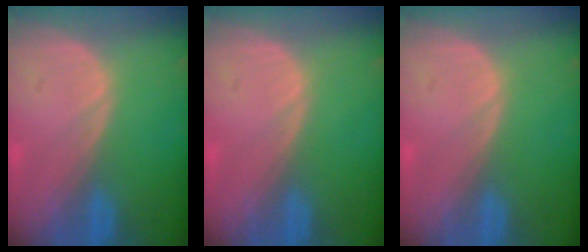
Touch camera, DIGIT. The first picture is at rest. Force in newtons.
{"total": 0.0}
{"total": 0.0}